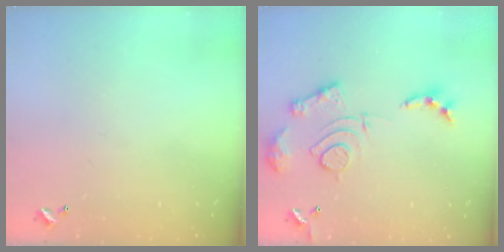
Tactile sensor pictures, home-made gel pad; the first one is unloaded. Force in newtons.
{"total": 14.5, "press": 14.4, "slide": 1.3}